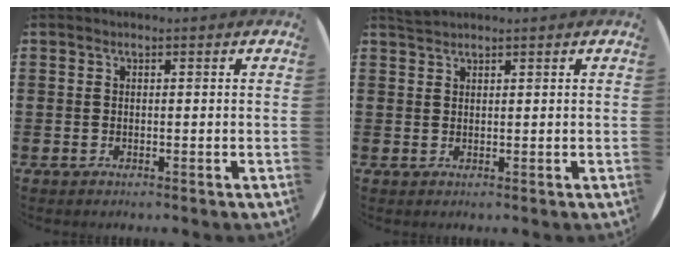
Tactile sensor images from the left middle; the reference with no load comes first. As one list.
[{"total": 1.2, "force": [1.2, 0.0, 0.2], "torque": [-0.005, 0.001, 0.023]}]